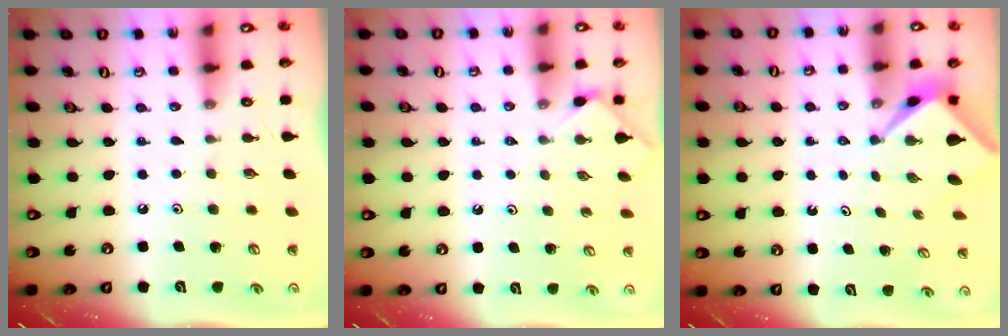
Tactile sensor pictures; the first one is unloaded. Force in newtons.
{"total": 1.8, "press": 1.7, "slide": 0.4}
{"total": 2.1, "press": 2.1, "slide": 0.2}